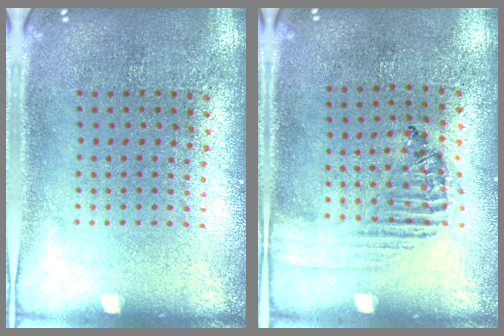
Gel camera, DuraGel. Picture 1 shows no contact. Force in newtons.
{"total": 1.3, "press": 1.0, "slide": 0.8}